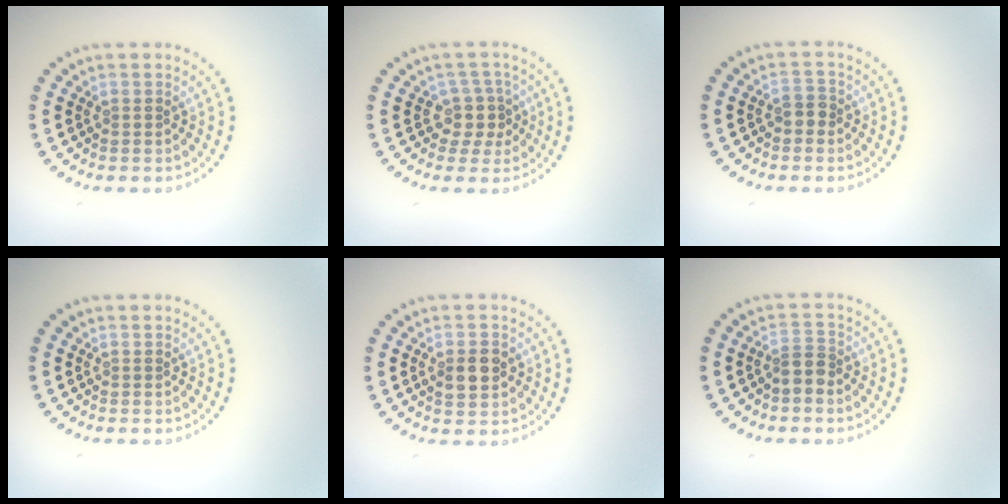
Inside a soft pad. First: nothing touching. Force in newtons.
{"total": 2.5, "press": 1.9, "slide": 1.6}
{"total": 1.4, "press": 1.3, "slide": 0.6}
{"total": 0.0}
{"total": 2.8, "press": 2.8, "slide": 0.1}
{"total": 2.1, "press": 1.6, "slide": 1.3}